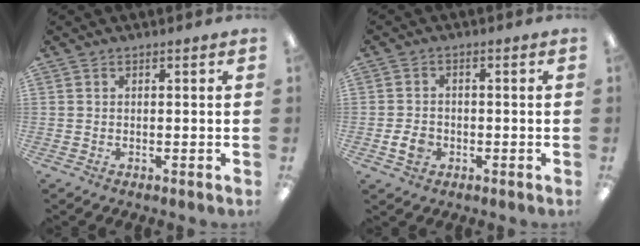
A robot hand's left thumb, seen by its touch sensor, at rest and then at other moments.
{"total": 4.1, "force": [-1.3, 3.1, 2.3], "torque": [-0.042, 0.006, -0.023]}